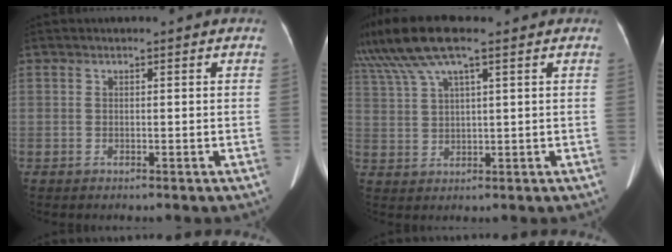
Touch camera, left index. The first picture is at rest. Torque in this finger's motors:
{"motor_torque": [1.11, -1.03, 0.98, 0.21]}